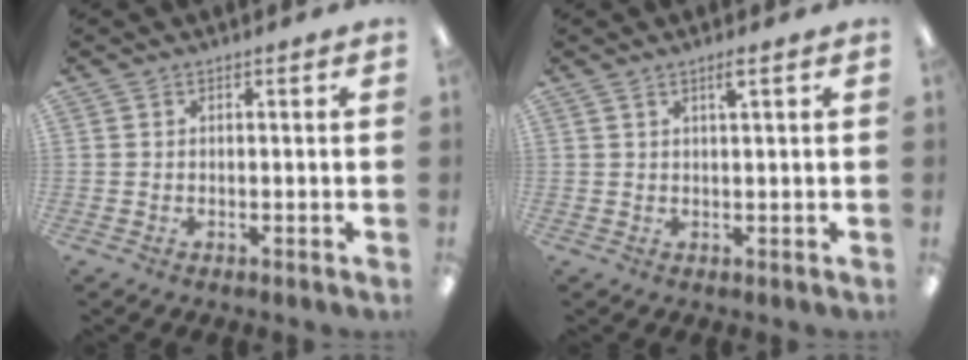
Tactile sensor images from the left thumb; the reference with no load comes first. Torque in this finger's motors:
{"motor_torque": [0.21, 0.29, 0.58, -0.13, 0.00]}